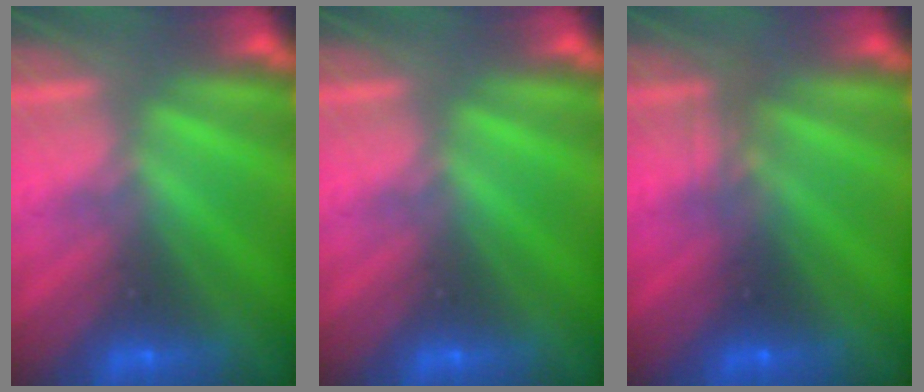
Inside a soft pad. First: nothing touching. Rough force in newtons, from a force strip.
{"total": 0.0}
{"total": 2.3}